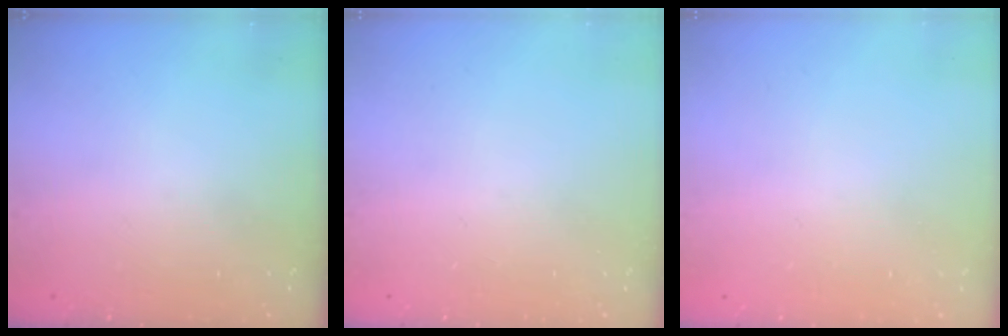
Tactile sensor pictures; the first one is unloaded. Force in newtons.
{"total": 0.0}
{"total": 2.4, "press": 2.4, "slide": 0.2}